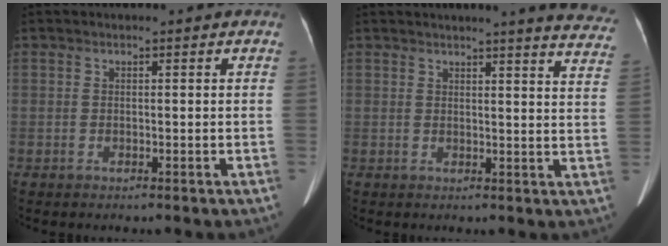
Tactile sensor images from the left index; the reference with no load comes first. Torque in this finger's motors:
{"motor_torque": [0.20, -0.58, 0.00, 0.05]}